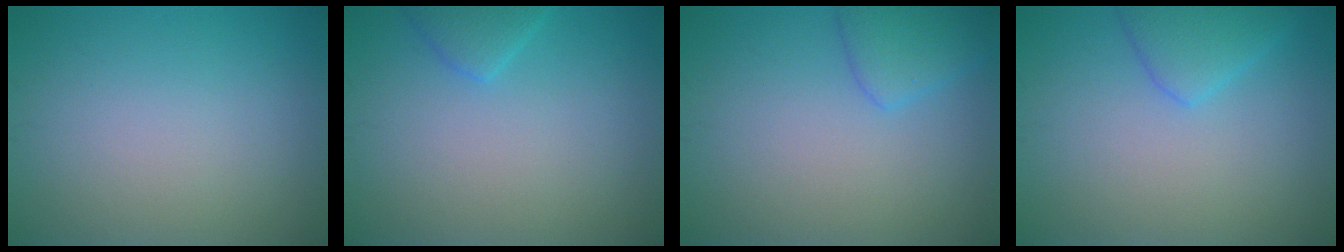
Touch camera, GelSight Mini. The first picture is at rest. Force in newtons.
{"total": 1.8, "press": 1.8, "slide": 0.1}
{"total": 2.6, "press": 2.6, "slide": 0.2}
{"total": 2.8, "press": 2.8, "slide": 0.2}